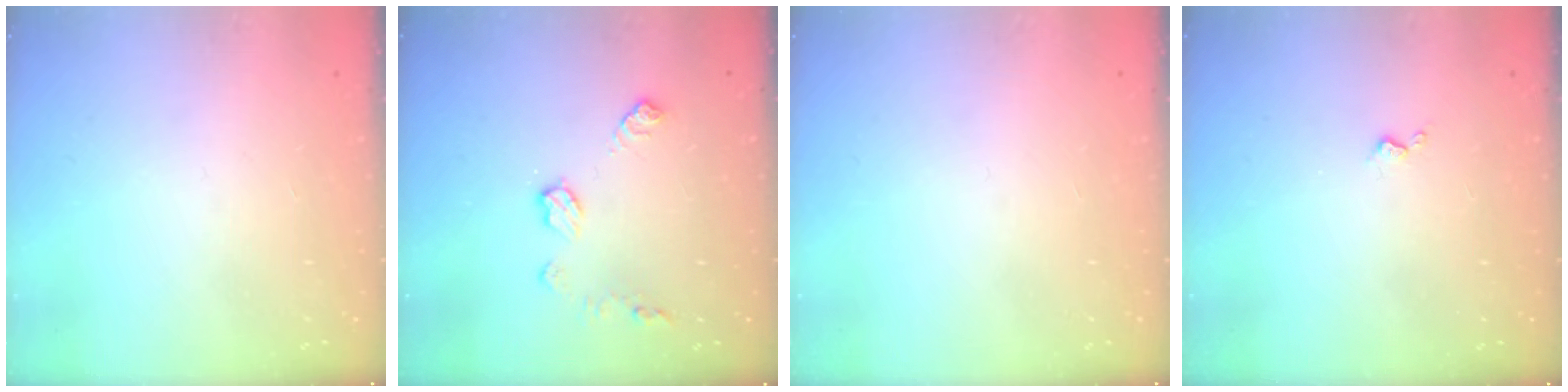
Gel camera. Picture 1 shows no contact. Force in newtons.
{"total": 7.9, "press": 7.9, "slide": 0.3}
{"total": 0.0}
{"total": 2.2, "press": 2.1, "slide": 0.5}